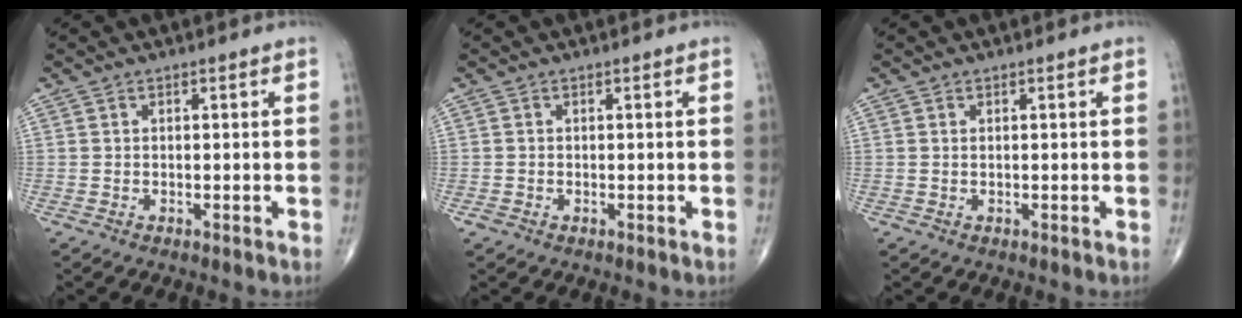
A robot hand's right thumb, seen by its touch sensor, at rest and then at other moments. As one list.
[{"total": 0.8, "force": [-0.3, 0.6, 0.4], "torque": [-0.010, 0.000, -0.005]}, {"total": 0.0}]